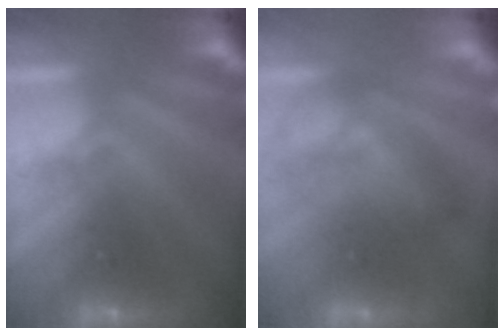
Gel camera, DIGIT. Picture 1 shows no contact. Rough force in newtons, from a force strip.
{"total": 4.4}